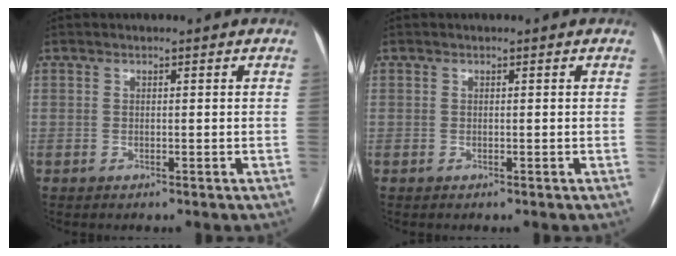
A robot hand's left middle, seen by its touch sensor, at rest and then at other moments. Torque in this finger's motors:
{"motor_torque": [0.00, 0.02, -0.02, 0.00]}